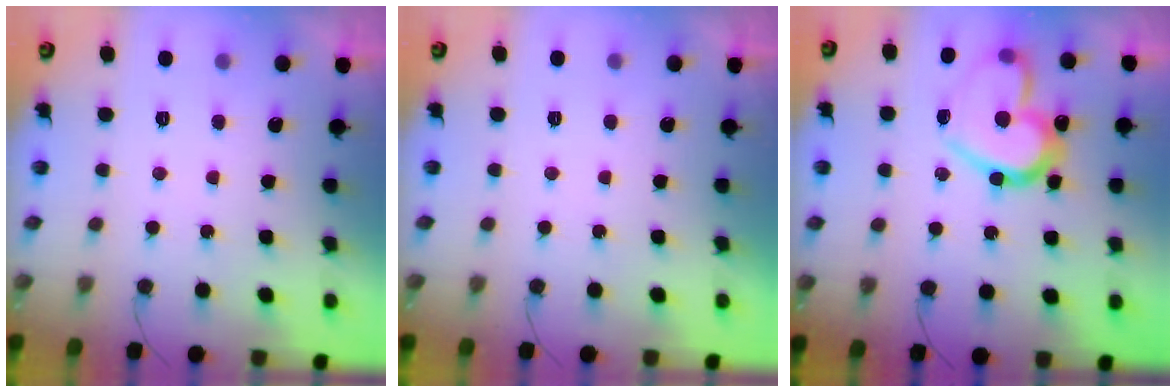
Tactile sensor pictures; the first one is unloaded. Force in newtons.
{"total": 1.9, "press": 1.9, "slide": 0.1}
{"total": 19.1, "press": 18.9, "slide": 2.7}